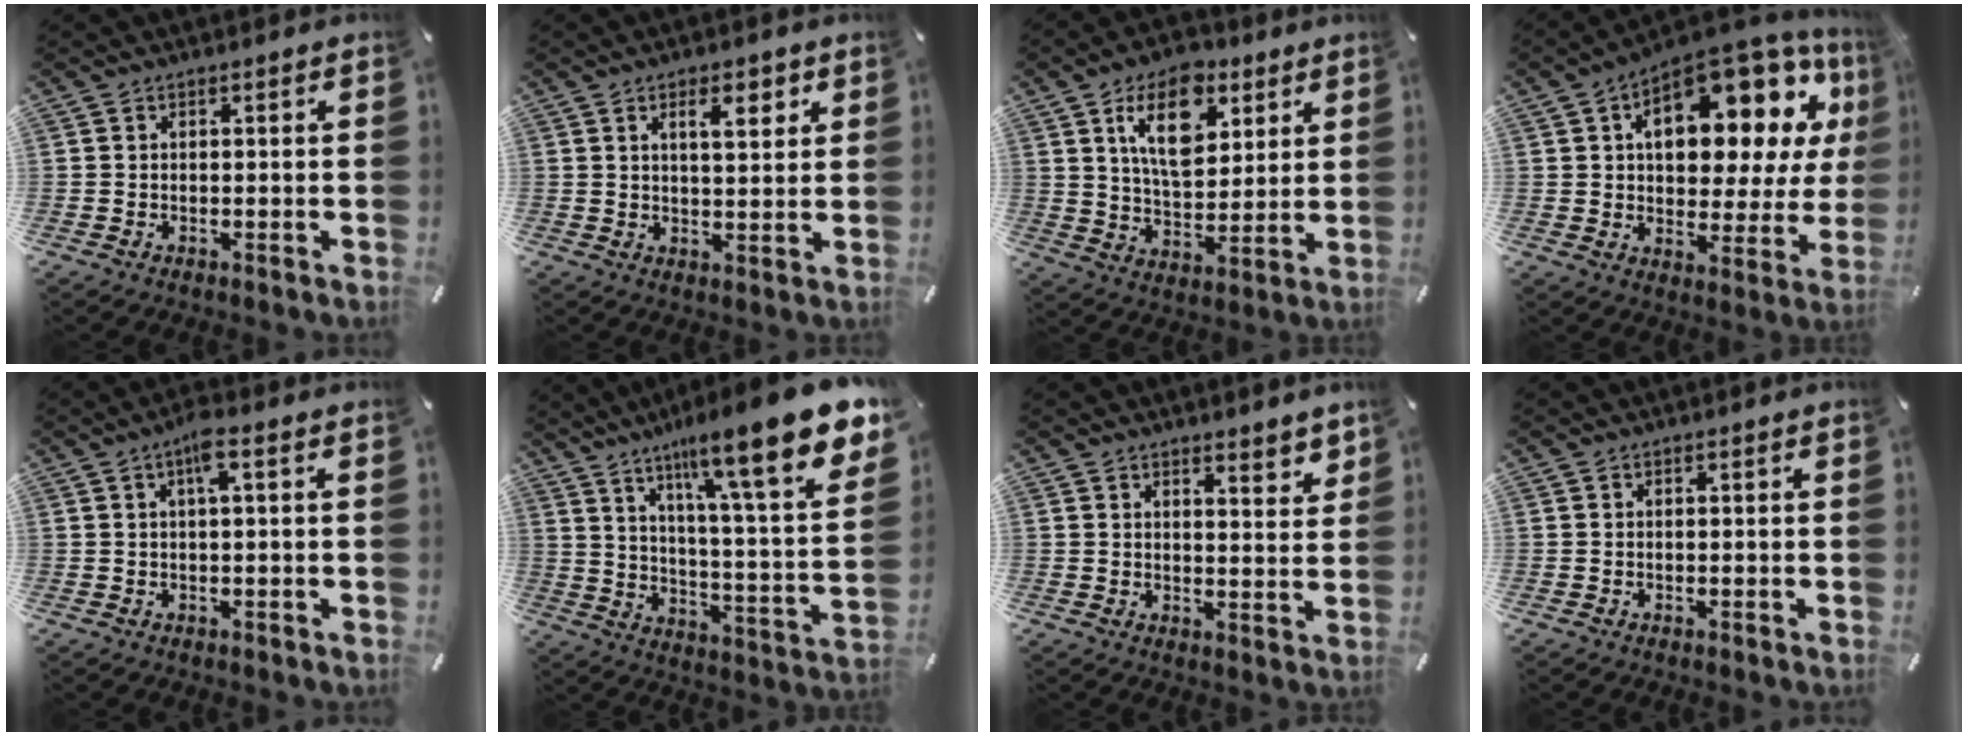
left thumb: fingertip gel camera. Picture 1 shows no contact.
{"total": 6.2, "force": [3.0, 2.3, 4.9], "torque": [-0.071, -0.008, 0.044]}
{"total": 14.7, "force": [7.2, 8.6, 9.5], "torque": [-0.148, -0.017, 0.126]}
{"total": 18.2, "force": [8.7, 10.0, 12.4], "torque": [-0.170, -0.063, 0.140]}
{"total": 4.4, "force": [1.5, 0.8, 4.1], "torque": [-0.082, 0.005, 0.023]}
{"total": 20.3, "force": [13.3, 3.8, 14.8], "torque": [-0.230, -0.098, 0.203]}
{"total": 4.0, "force": [3.7, 1.1, 0.8], "torque": [0.006, -0.037, 0.062]}
{"total": 0.0}